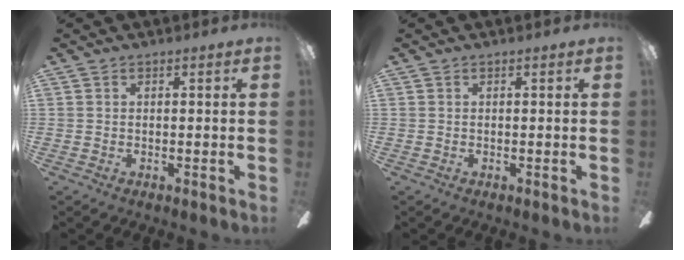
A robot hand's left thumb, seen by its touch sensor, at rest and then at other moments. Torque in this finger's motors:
{"motor_torque": [0.00, 0.00, 0.01, 0.14, 0.00]}